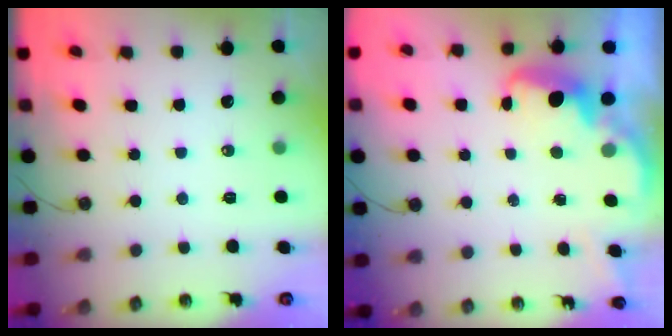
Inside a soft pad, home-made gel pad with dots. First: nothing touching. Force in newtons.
{"total": 2.7, "press": 2.6, "slide": 0.5}